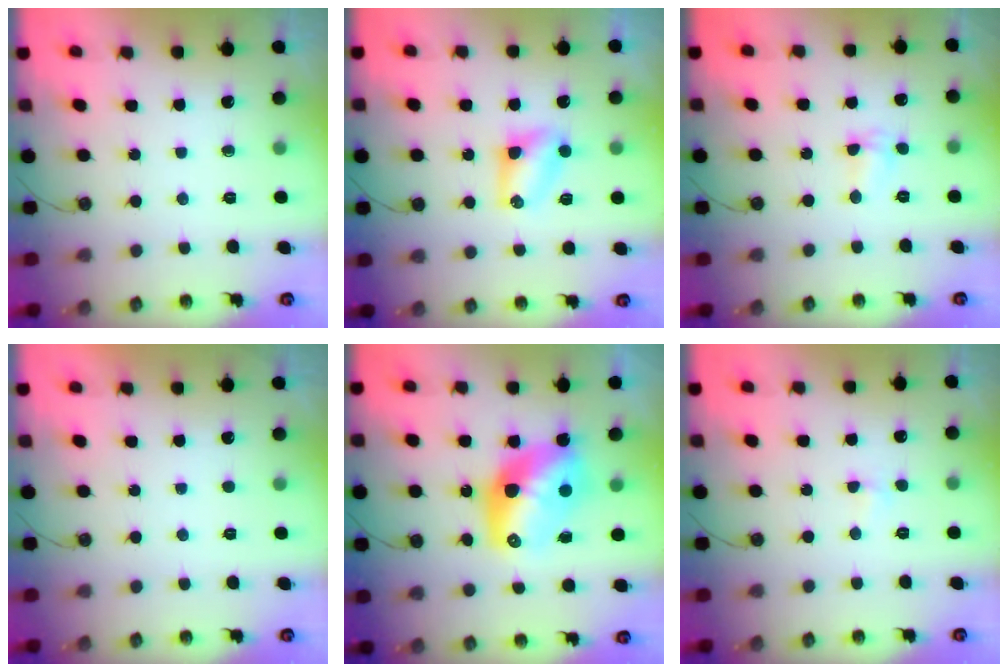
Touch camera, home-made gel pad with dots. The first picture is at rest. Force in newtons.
{"total": 5.3, "press": 5.3, "slide": 0.6}
{"total": 5.8, "press": 4.7, "slide": 3.4}
{"total": 0.0}
{"total": 13.6, "press": 13.5, "slide": 1.2}
{"total": 2.8, "press": 2.7, "slide": 0.5}